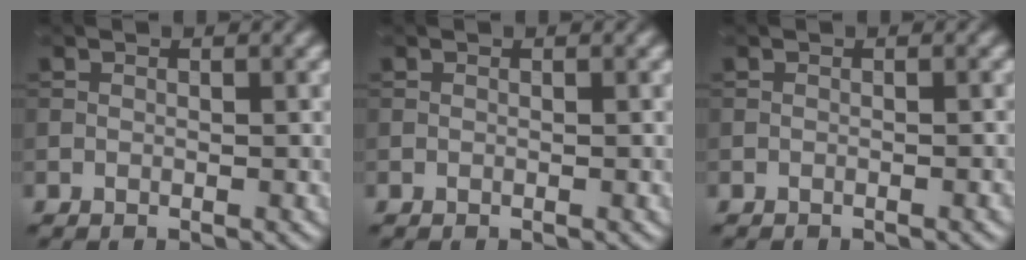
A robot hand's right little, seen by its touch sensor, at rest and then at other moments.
{"total": 0.0}
{"total": 1.0, "force": [-0.9, 0.2, 0.4], "torque": [0.002, 0.000, -0.017]}